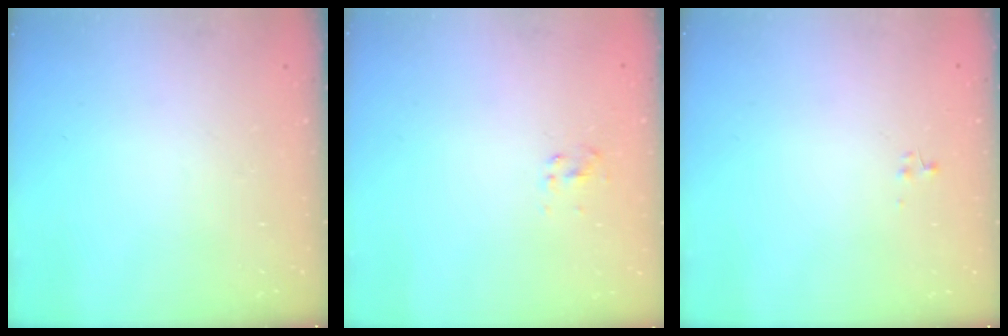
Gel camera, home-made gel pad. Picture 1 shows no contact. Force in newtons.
{"total": 2.6, "press": 2.4, "slide": 0.9}
{"total": 0.0}